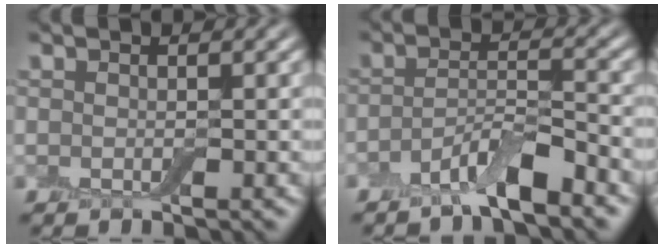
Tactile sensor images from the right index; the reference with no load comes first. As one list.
[{"total": 4.1, "force": [-3.0, 0.7, 2.7], "torque": [-0.049, 0.004, -0.064]}]